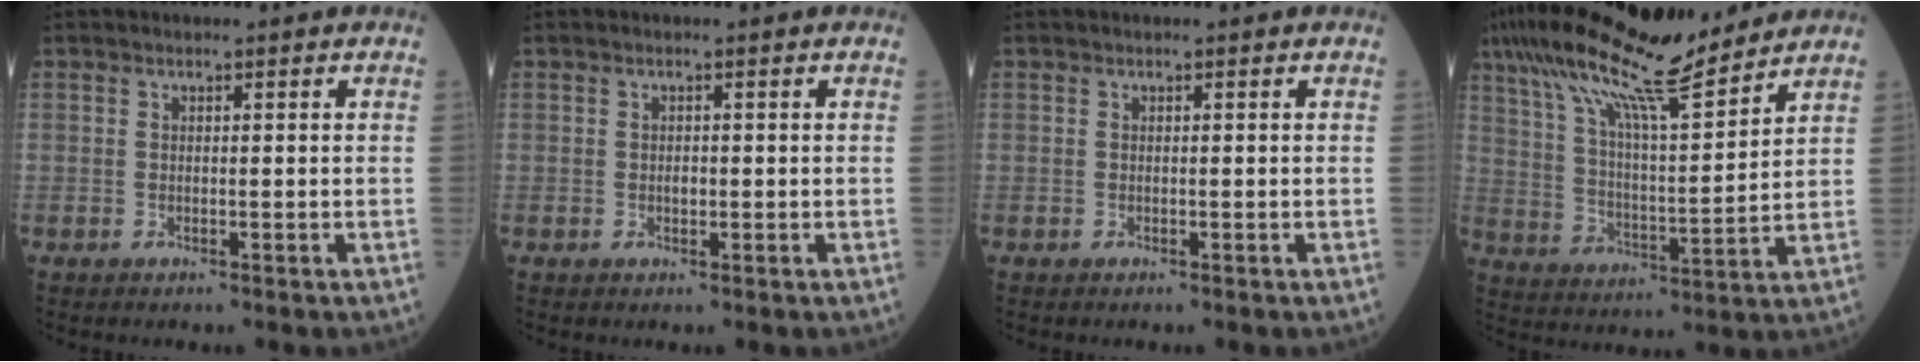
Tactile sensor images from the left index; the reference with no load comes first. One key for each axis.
{"total": 0.9, "fx": -0.1, "fy": 0.5, "fz": 0.7, "tx": -0.015, "ty": -0.001, "tz": -0.002}
{"total": 0.0}
{"total": 17.9, "fx": 14.4, "fy": 1.7, "fz": 10.5, "tx": -0.196, "ty": 0.024, "tz": 0.249}